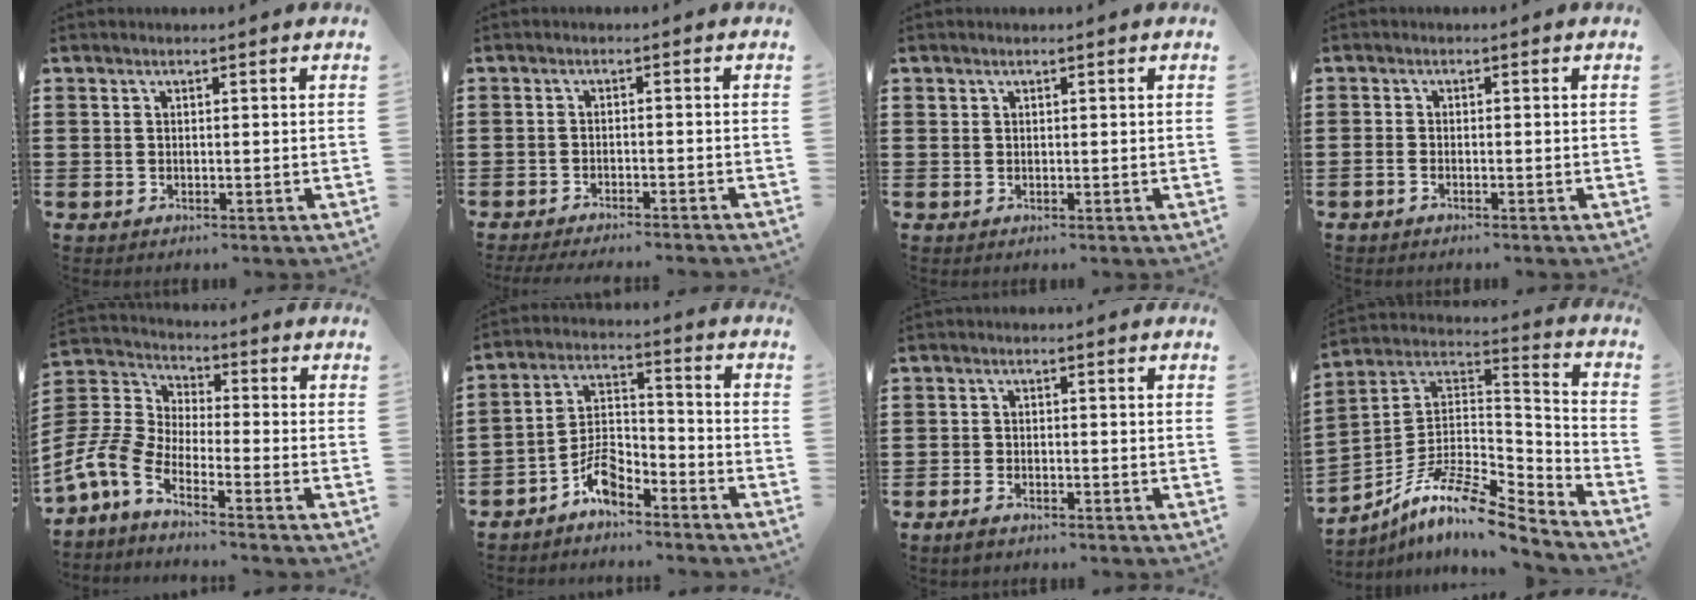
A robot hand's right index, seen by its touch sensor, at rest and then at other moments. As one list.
[{"total": 2.3, "force": [-2.2, -0.4, 0.6], "torque": [-0.009, -0.002, -0.044]}, {"total": 0.6, "force": [0.3, 0.5, 0.0], "torque": [-0.001, 0.005, 0.005]}, {"total": 0.8, "force": [-0.7, 0.0, 0.3], "torque": [-0.008, -0.005, -0.013]}, {"total": 6.3, "force": [-5.0, 2.4, 2.9], "torque": [-0.107, -0.014, -0.111]}, {"total": 6.2, "force": [-5.0, 2.2, 2.8], "torque": [-0.062, 0.009, -0.097]}, {"total": 1.2, "force": [-1.1, 0.4, 0.3], "torque": [-0.009, 0.003, -0.022]}, {"total": 10.2, "force": [-7.5, 2.3, 6.5], "torque": [-0.132, 0.004, -0.152]}]